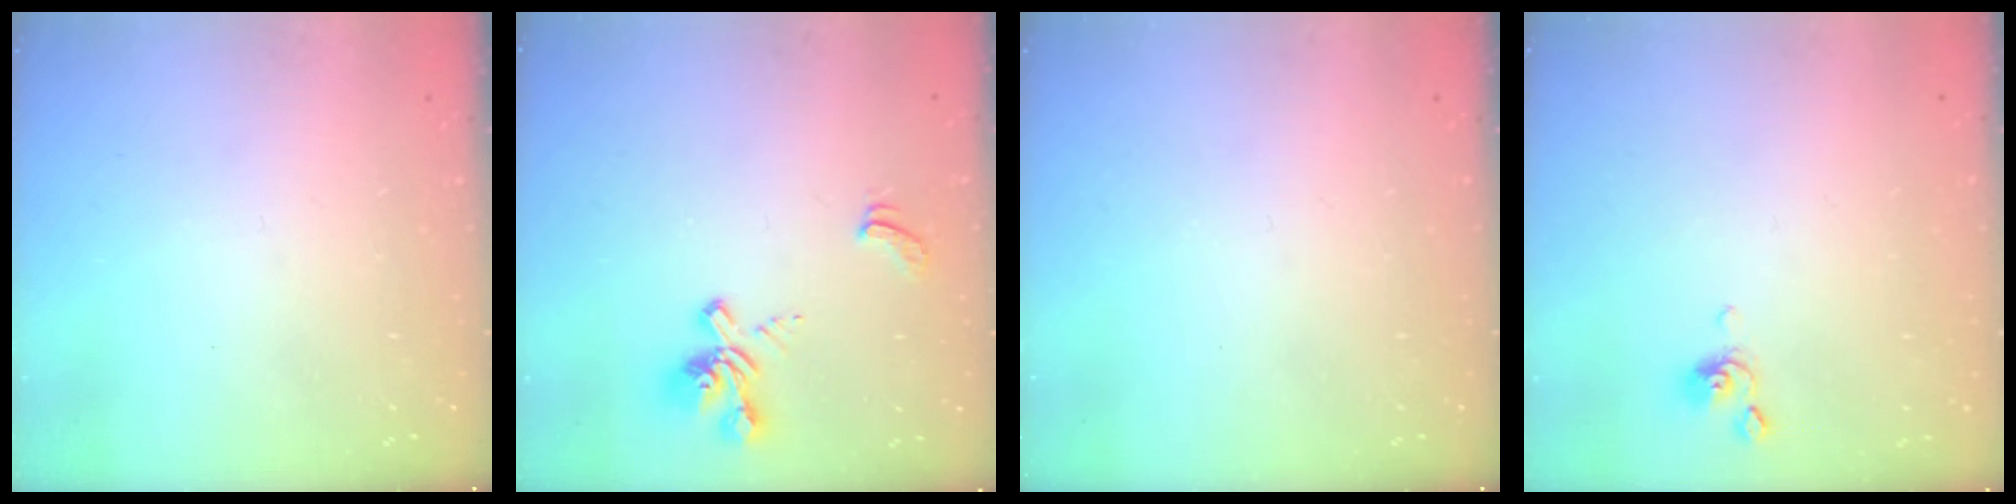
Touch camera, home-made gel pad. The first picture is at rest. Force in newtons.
{"total": 2.4, "press": 2.0, "slide": 1.3}
{"total": 0.0}
{"total": 1.3, "press": 1.2, "slide": 0.4}